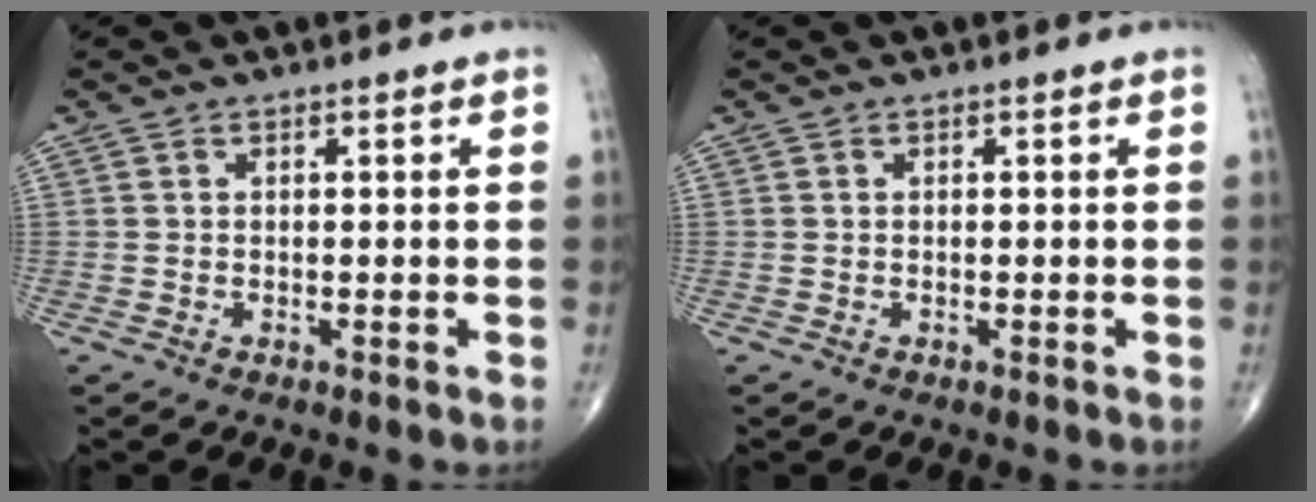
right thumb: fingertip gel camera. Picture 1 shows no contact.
{"total": 0.0}